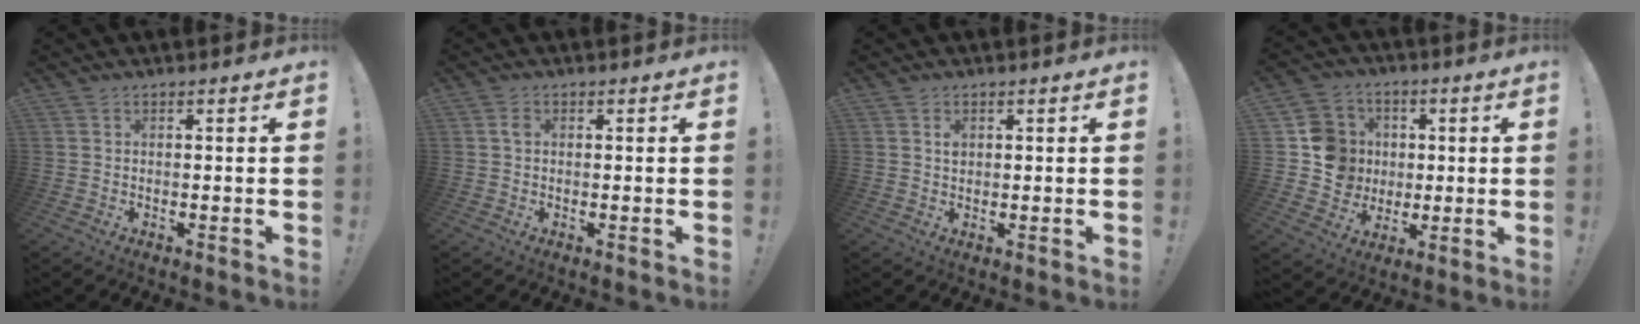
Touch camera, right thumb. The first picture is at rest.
{"total": 1.2, "force": [0.2, 0.8, 0.8], "torque": [-0.016, 0.003, 0.003]}
{"total": 1.4, "force": [0.5, 1.2, 0.6], "torque": [-0.013, 0.003, 0.010]}
{"total": 13.1, "force": [0.6, 12.4, 4.1], "torque": [-0.045, 0.011, 0.024]}